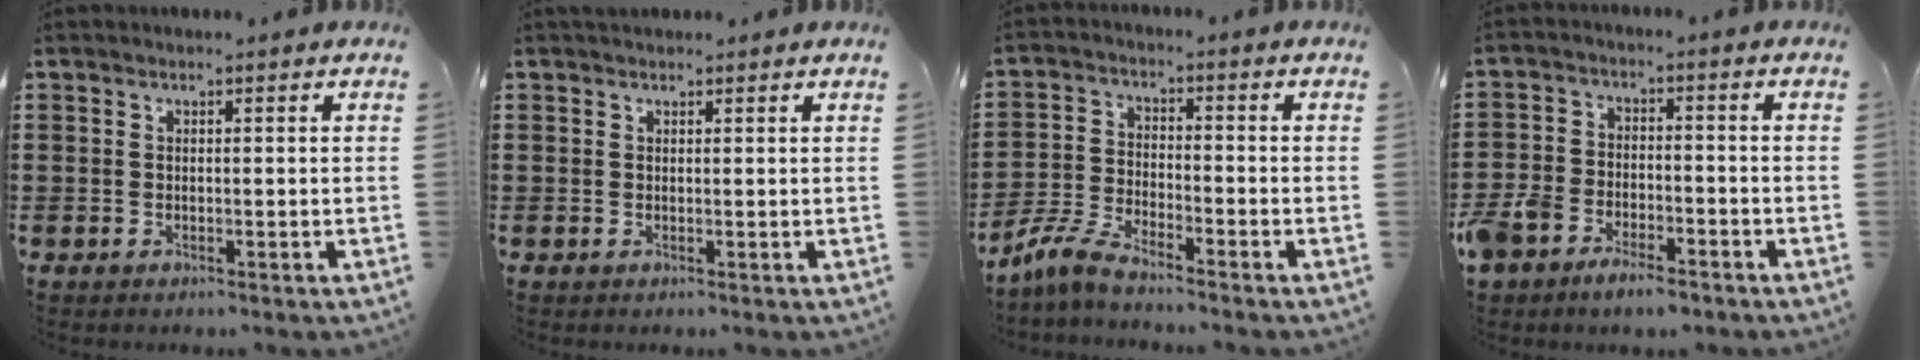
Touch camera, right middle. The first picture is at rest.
{"total": 0.7, "force": [0.7, 0.2, 0.1], "torque": [-0.004, 0.001, 0.013]}
{"total": 5.6, "force": [-5.0, 0.5, 2.5], "torque": [-0.074, -0.012, -0.104]}
{"total": 5.2, "force": [-4.6, 1.5, 1.9], "torque": [-0.066, -0.003, -0.098]}